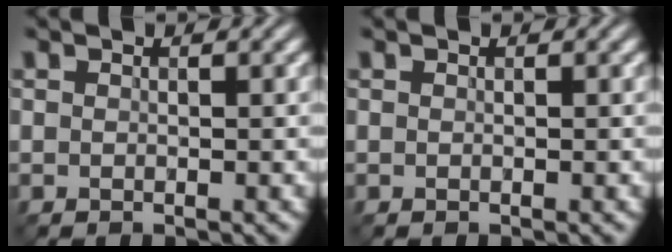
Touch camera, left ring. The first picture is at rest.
{"total": 0.0}